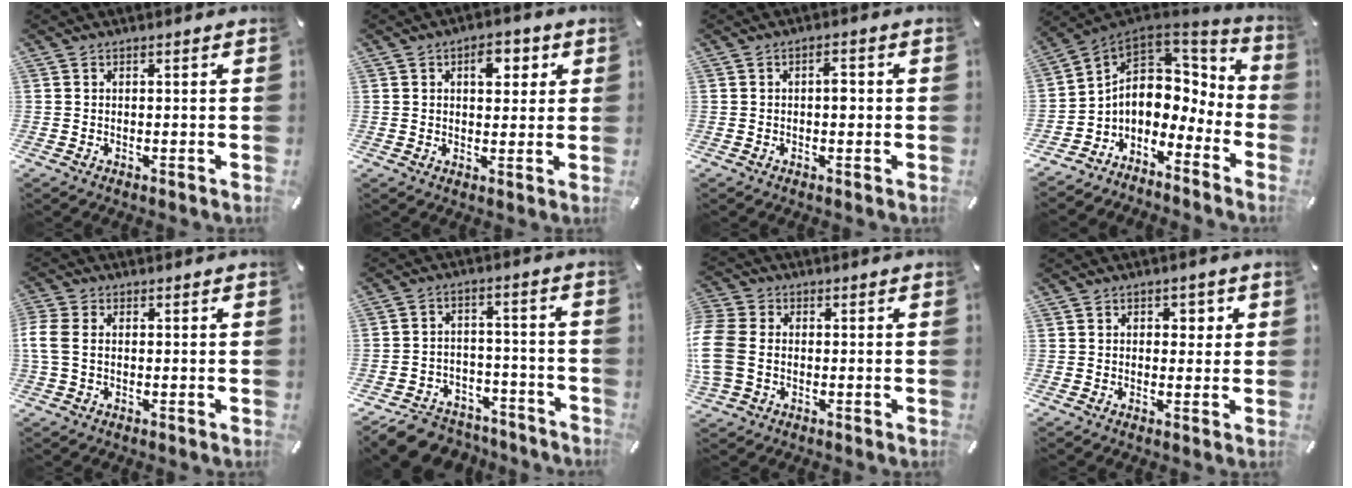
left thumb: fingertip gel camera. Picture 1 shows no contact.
{"total": 5.8, "force": [1.9, 3.8, 4.0], "torque": [-0.030, -0.011, 0.019]}
{"total": 2.9, "force": [0.0, 1.6, 2.4], "torque": [-0.032, 0.000, -0.007]}
{"total": 7.8, "force": [0.4, 6.6, 4.2], "torque": [-0.095, -0.027, 0.006]}
{"total": 4.8, "force": [-0.2, 3.1, 3.6], "torque": [-0.093, -0.002, -0.008]}
{"total": 8.5, "force": [-6.5, 5.0, 2.4], "torque": [-0.032, 0.043, -0.116]}
{"total": 8.7, "force": [-0.8, 7.0, 5.0], "torque": [-0.126, 0.013, -0.011]}
{"total": 2.5, "force": [0.3, 2.1, 1.4], "torque": [-0.007, -0.002, -0.005]}